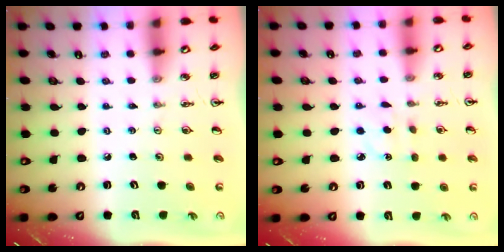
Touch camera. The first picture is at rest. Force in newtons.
{"total": 2.6, "press": 2.6, "slide": 0.5}